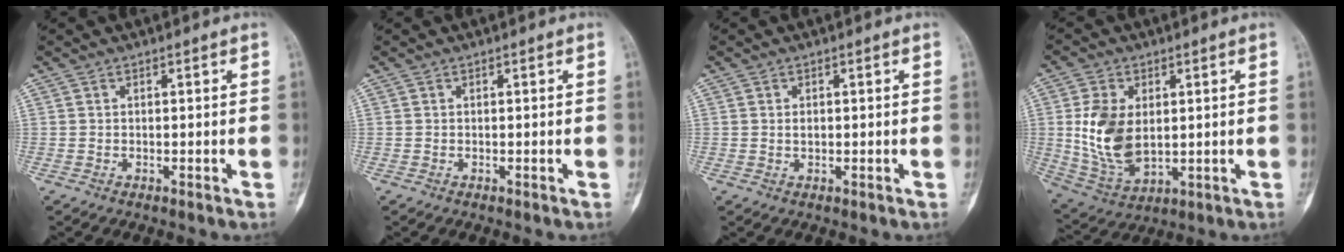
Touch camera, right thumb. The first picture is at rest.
{"total": 0.0}
{"total": 1.1, "force": [0.2, 0.7, 0.8], "torque": [-0.013, 0.000, 0.006]}
{"total": 12.7, "force": [1.4, 8.0, 9.8], "torque": [-0.182, -0.012, 0.042]}